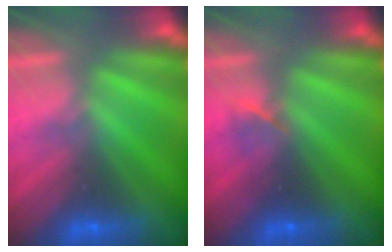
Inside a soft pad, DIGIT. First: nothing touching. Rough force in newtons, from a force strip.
{"total": 2.2}